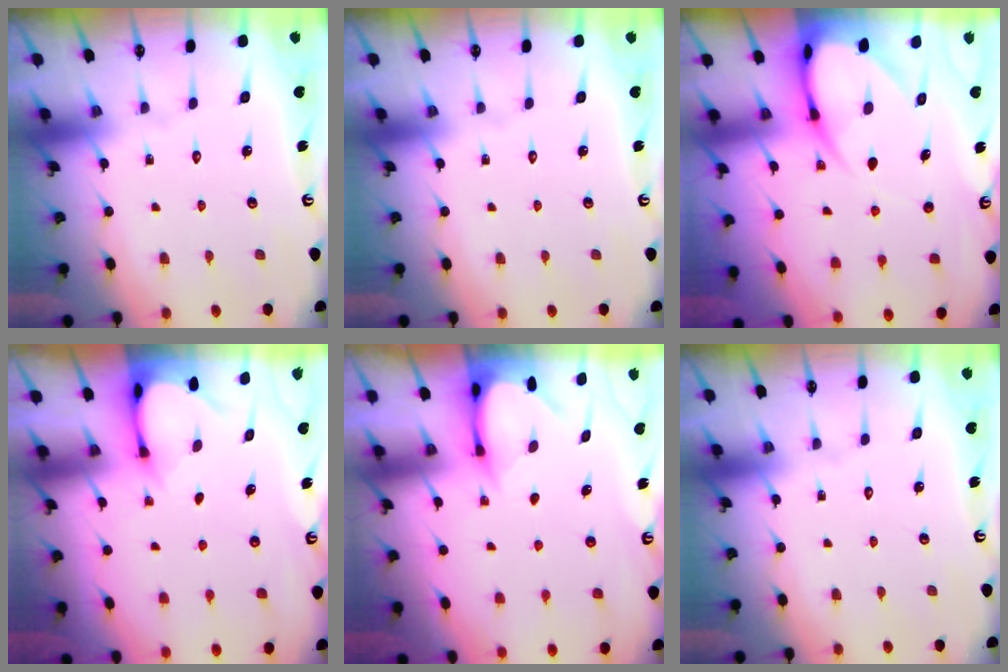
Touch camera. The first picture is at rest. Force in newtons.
{"total": 0.0}
{"total": 10.2, "press": 10.2, "slide": 1.2}
{"total": 3.0, "press": 3.0, "slide": 0.2}
{"total": 3.8, "press": 3.8, "slide": 0.2}
{"total": 0.0}